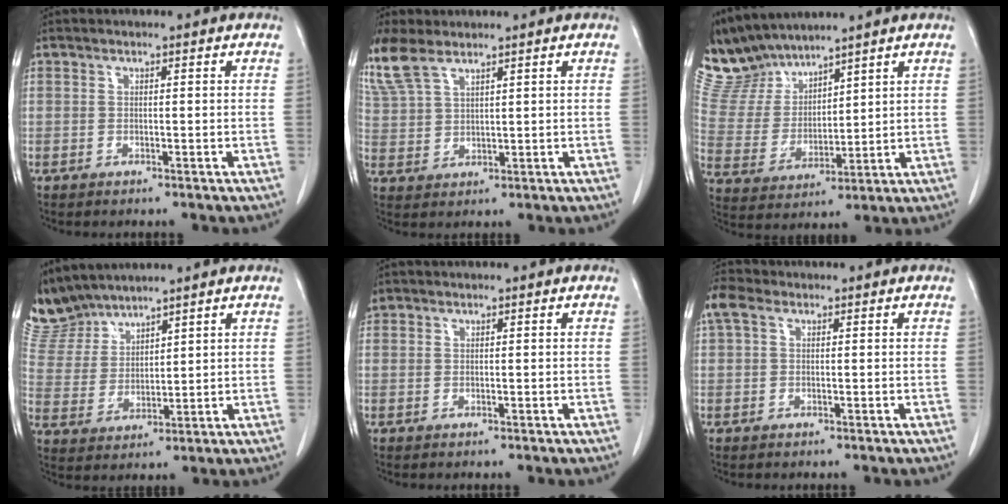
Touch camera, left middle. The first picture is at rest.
{"total": 7.2, "force": [5.7, 2.4, 3.8], "torque": [-0.096, 0.014, 0.129]}
{"total": 9.6, "force": [9.3, 1.9, 0.8], "torque": [-0.041, 0.011, 0.211]}
{"total": 7.6, "force": [7.5, 1.0, 0.4], "torque": [-0.030, 0.016, 0.171]}
{"total": 1.1, "force": [0.7, 0.8, 0.1], "torque": [0.000, 0.015, 0.014]}
{"total": 3.2, "force": [1.5, 2.0, 2.1], "torque": [-0.056, 0.030, 0.034]}